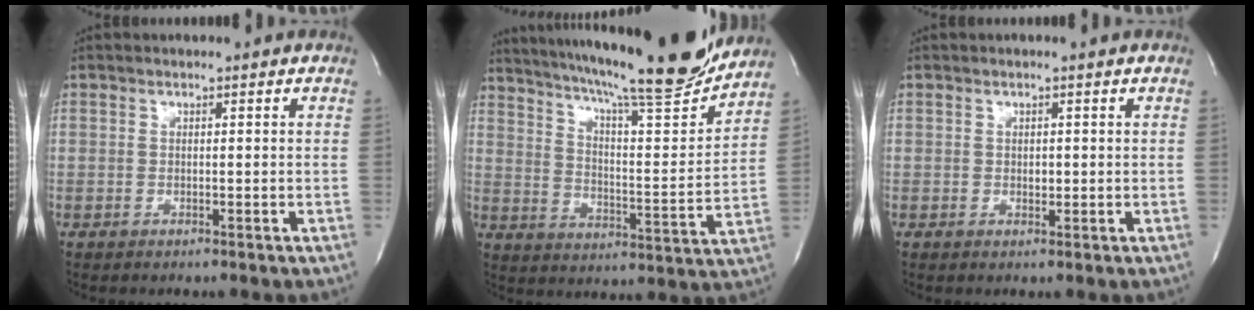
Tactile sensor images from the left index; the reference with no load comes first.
{"total": 22.3, "force": [19.4, 1.4, 10.8], "torque": [-0.183, -0.041, 0.273]}
{"total": 1.0, "force": [-0.6, 0.6, 0.5], "torque": [-0.005, -0.005, -0.010]}